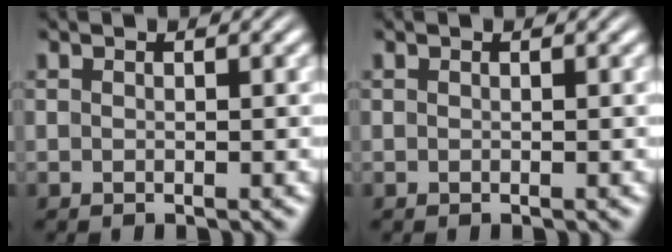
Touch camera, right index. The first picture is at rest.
{"total": 0.0}